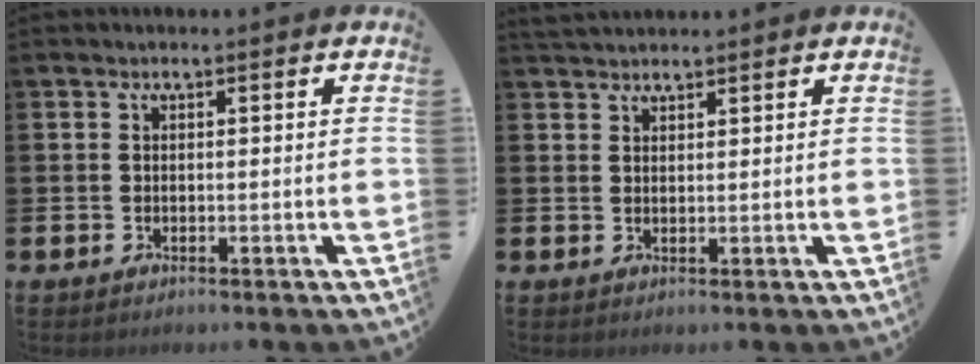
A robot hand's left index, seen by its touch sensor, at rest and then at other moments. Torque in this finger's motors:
{"motor_torque": [-0.08, -0.06, 0.06, 0.06]}